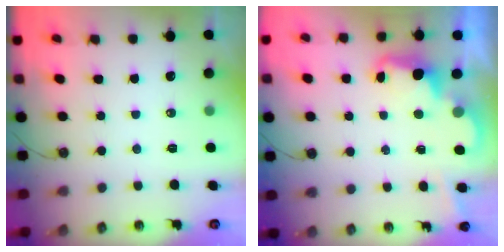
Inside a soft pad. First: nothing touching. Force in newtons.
{"total": 2.5, "press": 2.4, "slide": 0.6}